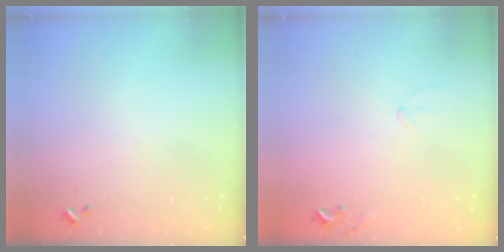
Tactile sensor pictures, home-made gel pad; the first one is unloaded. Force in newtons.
{"total": 7.8, "press": 7.7, "slide": 0.5}